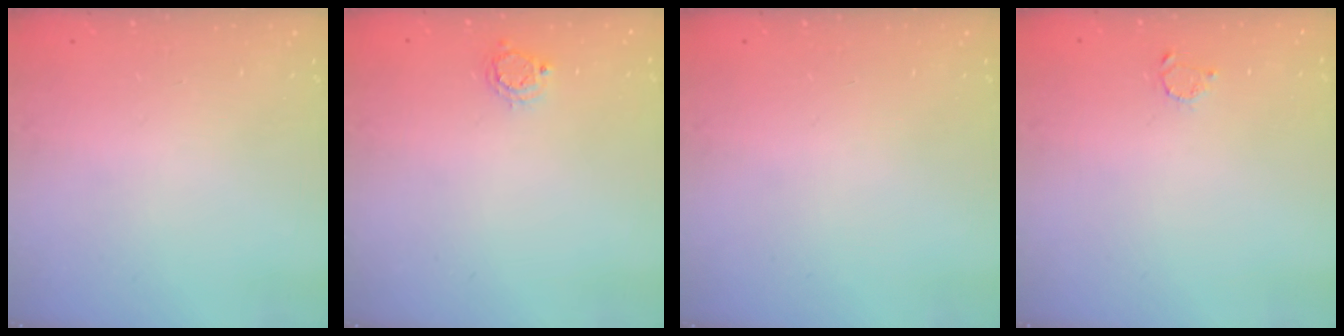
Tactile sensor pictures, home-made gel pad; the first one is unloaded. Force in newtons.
{"total": 4.5, "press": 4.4, "slide": 0.2}
{"total": 0.0}
{"total": 2.1, "press": 2.1, "slide": 0.3}